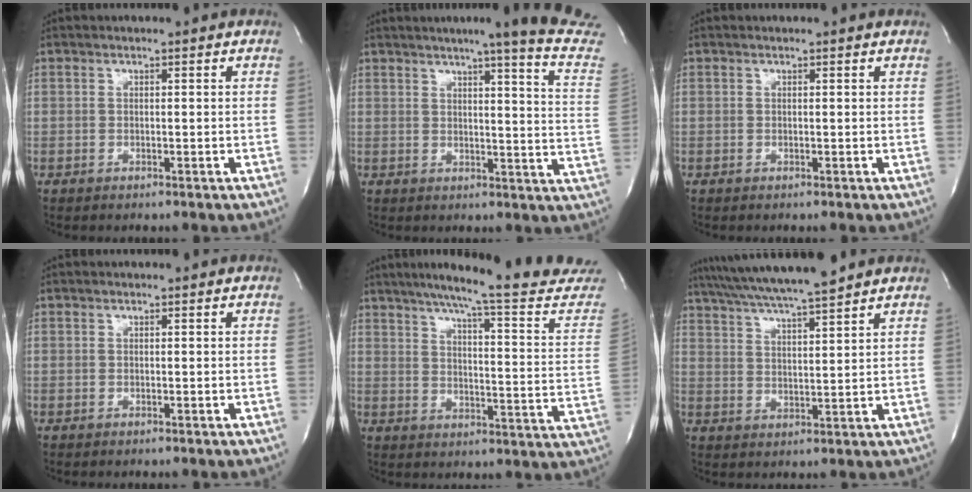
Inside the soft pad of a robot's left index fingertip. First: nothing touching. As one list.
[{"total": 16.3, "force": [13.6, -1.6, 8.9], "torque": [-0.121, -0.070, 0.145]}, {"total": 1.1, "force": [1.1, 0.0, 0.2], "torque": [-0.010, 0.004, 0.011]}, {"total": 0.0}, {"total": 24.3, "force": [21.8, -0.2, 10.8], "torque": [-0.156, -0.077, 0.266]}, {"total": 13.2, "force": [11.6, -0.3, 6.3], "torque": [-0.119, 0.021, 0.185]}]